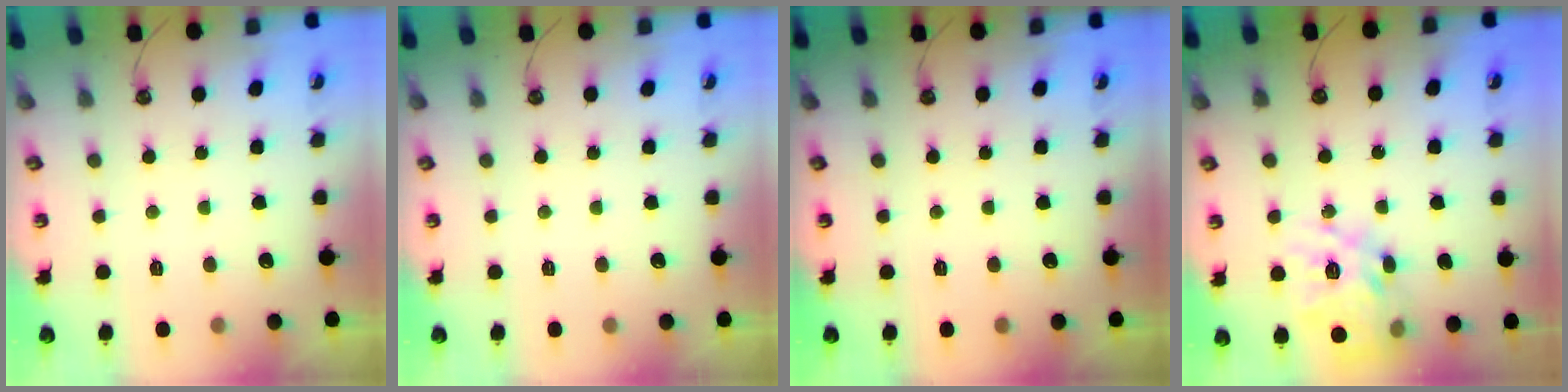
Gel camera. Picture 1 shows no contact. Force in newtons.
{"total": 0.0}
{"total": 0.0}
{"total": 18.0, "press": 17.9, "slide": 1.7}